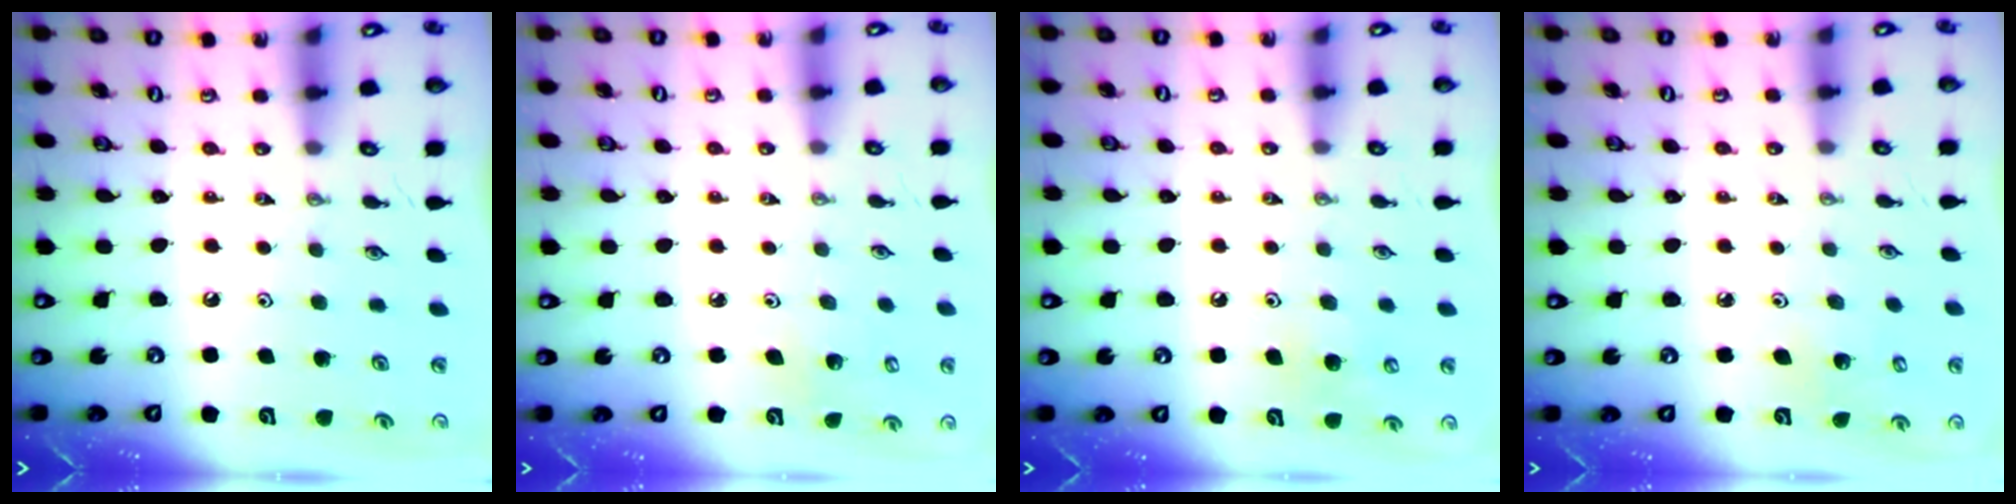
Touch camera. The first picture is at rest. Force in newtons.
{"total": 3.0, "press": 2.9, "slide": 0.5}
{"total": 7.5, "press": 7.5, "slide": 0.9}
{"total": 3.2, "press": 3.1, "slide": 0.4}